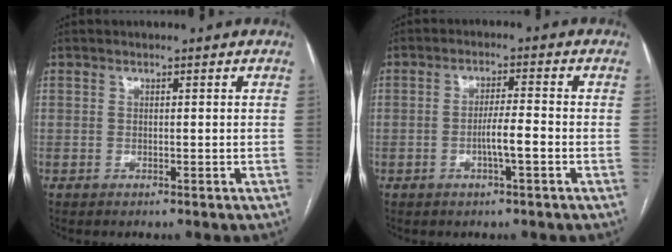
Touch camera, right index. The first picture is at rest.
{"total": 4.1, "force": [-1.4, 0.1, 3.9], "torque": [-0.068, 0.001, -0.025]}